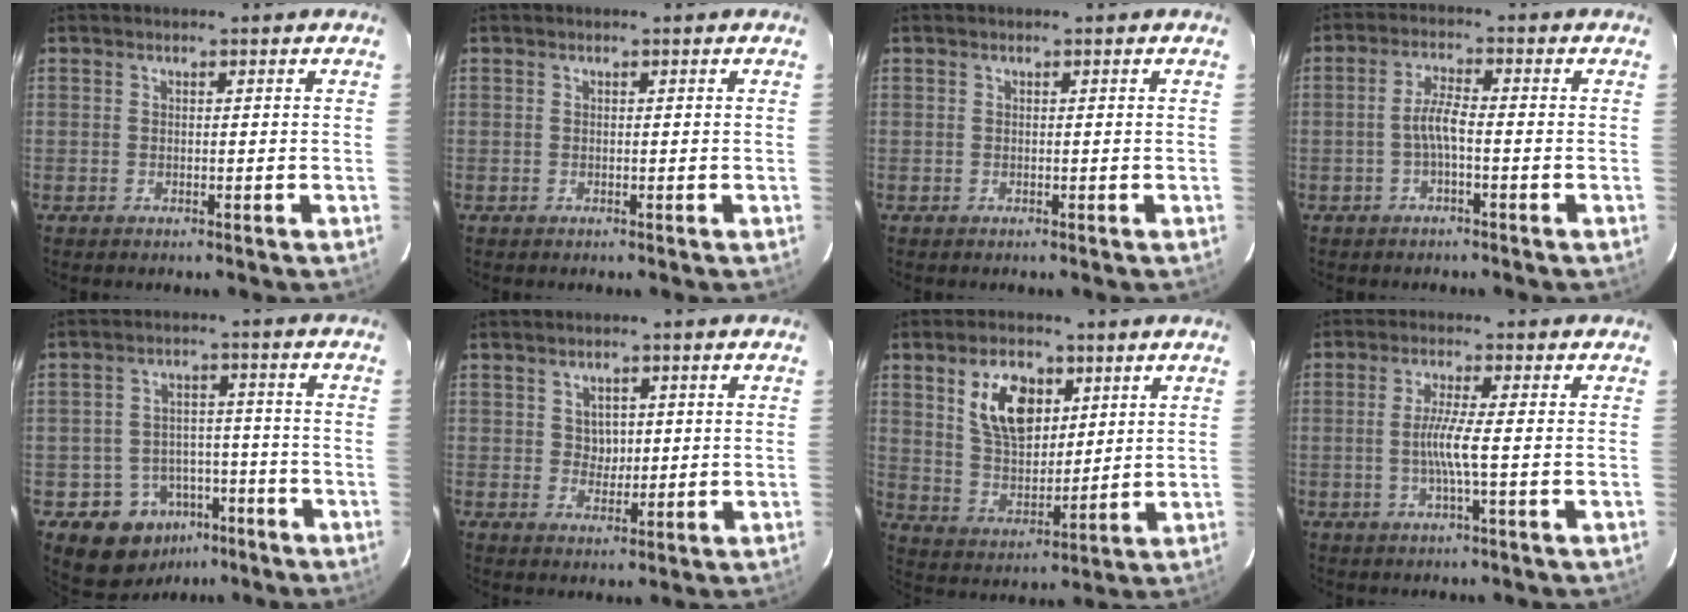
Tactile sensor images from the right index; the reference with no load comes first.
{"total": 0.0}
{"total": 0.0}
{"total": 3.7, "force": [-1.2, 0.6, 3.4], "torque": [-0.072, 0.008, -0.025]}
{"total": 10.3, "force": [-5.9, 8.1, 2.3], "torque": [-0.055, 0.032, -0.065]}
{"total": 3.3, "force": [0.7, 2.9, 1.4], "torque": [-0.018, 0.007, 0.015]}
{"total": 11.8, "force": [4.9, 6.8, 8.3], "torque": [-0.147, 0.013, 0.101]}
{"total": 5.6, "force": [-1.2, -0.5, 5.4], "torque": [-0.105, -0.004, -0.023]}